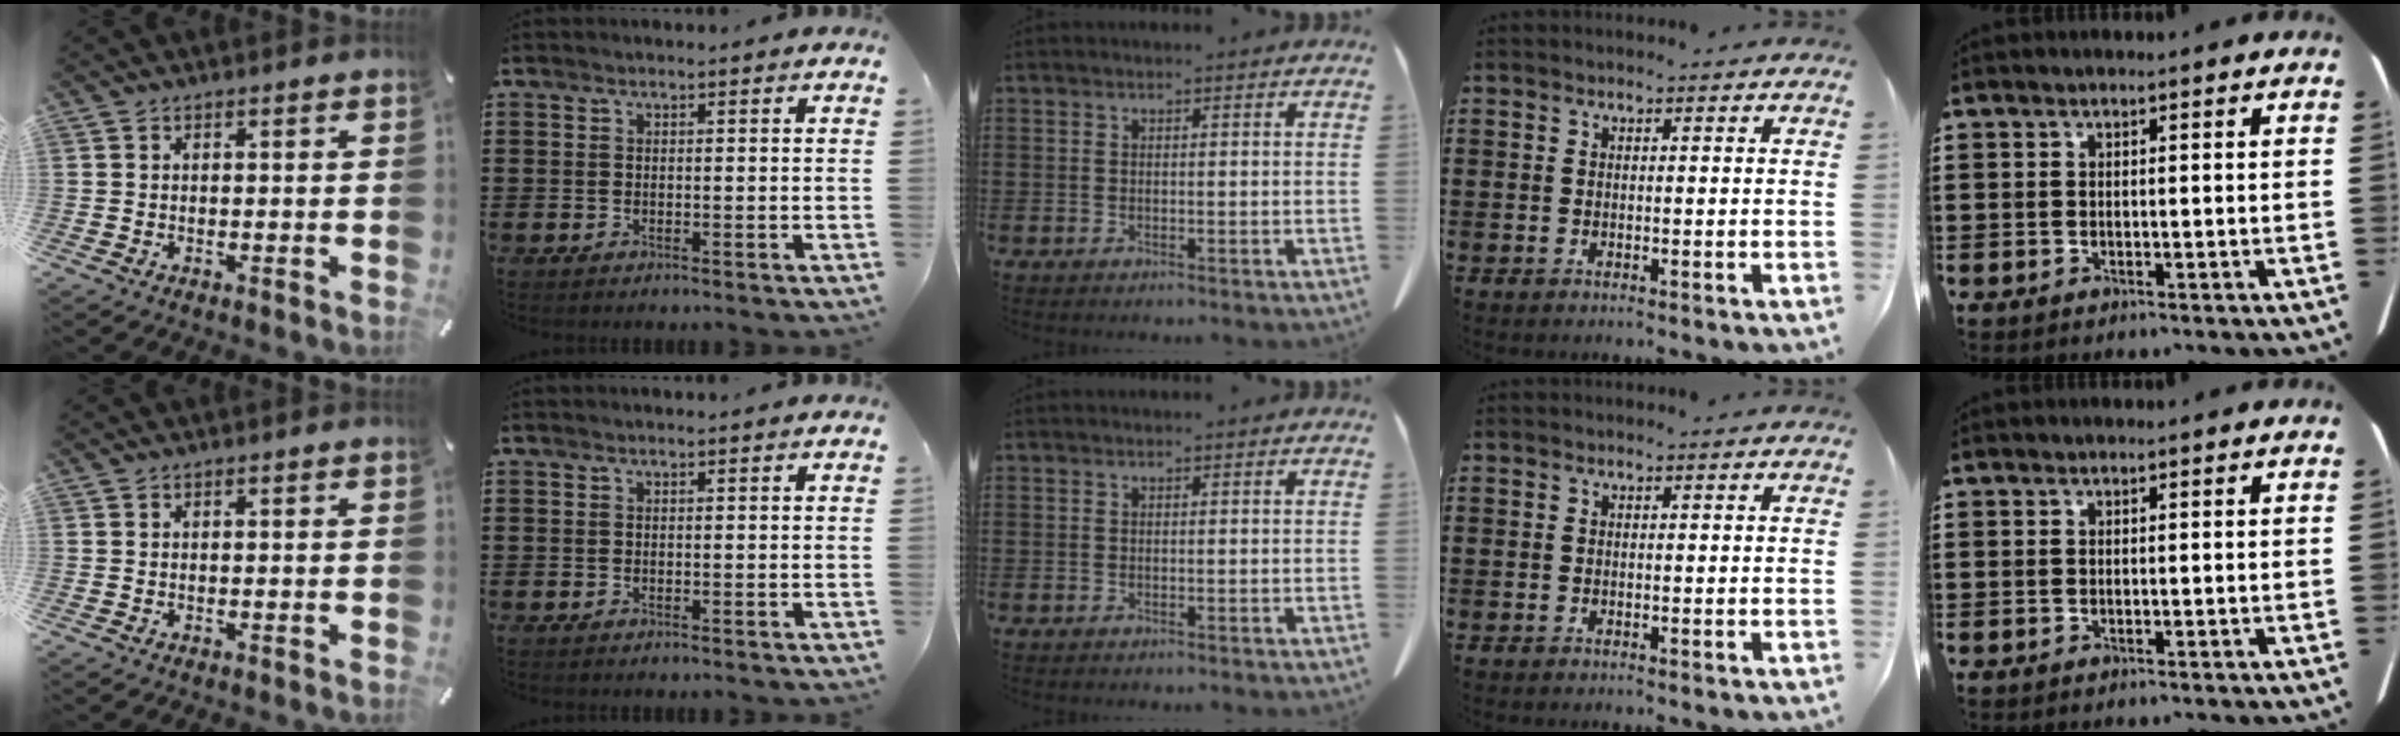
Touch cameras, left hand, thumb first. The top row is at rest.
{}